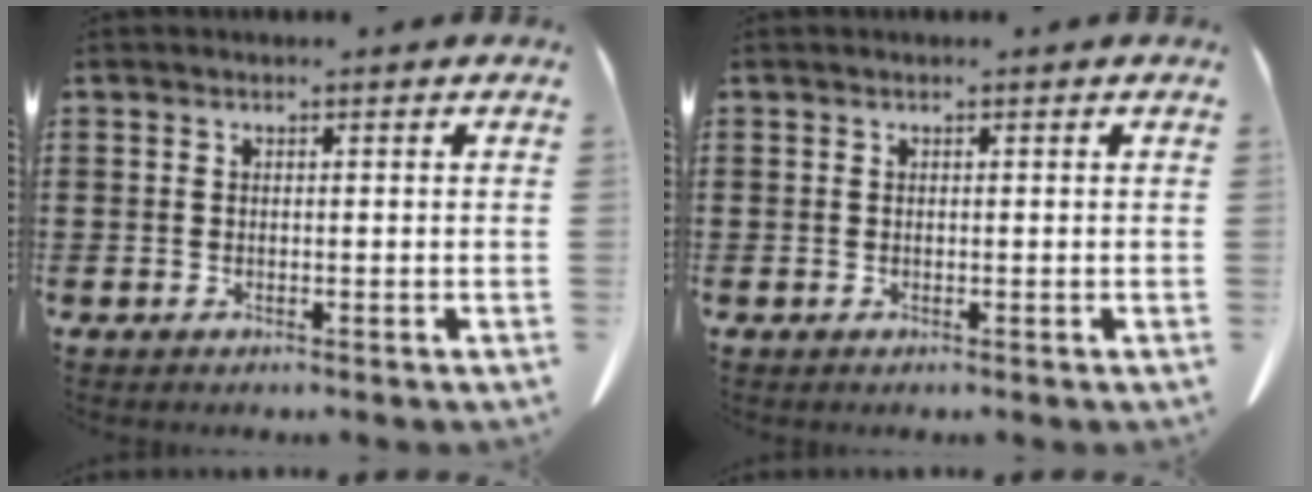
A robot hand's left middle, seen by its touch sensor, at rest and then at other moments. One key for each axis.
{"total": 0.0}